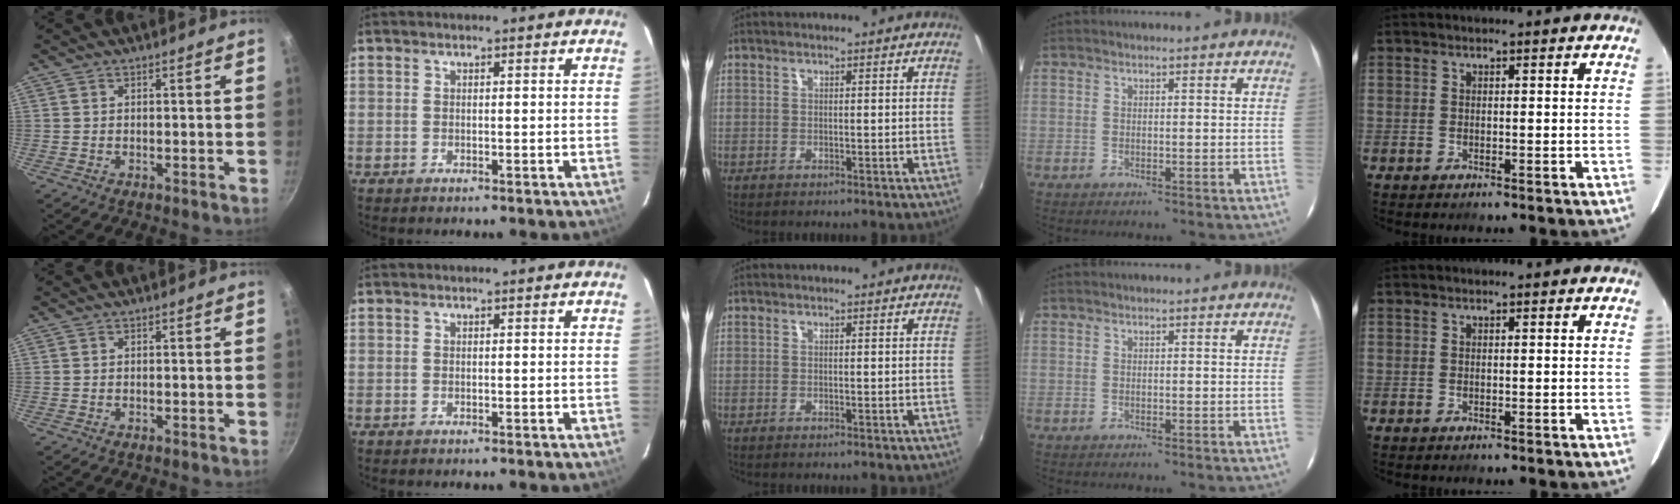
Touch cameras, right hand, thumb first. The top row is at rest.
{}